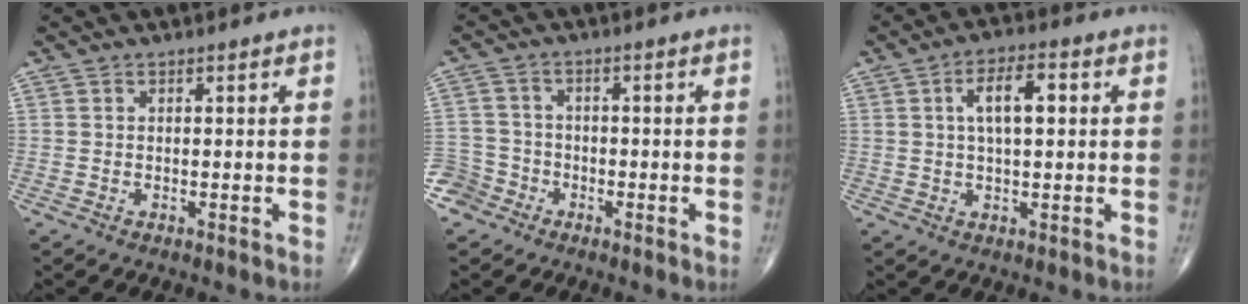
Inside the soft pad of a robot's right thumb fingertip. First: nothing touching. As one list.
[{"total": 5.0, "force": [-3.3, 3.8, -0.2], "torque": [0.028, 0.022, -0.071]}, {"total": 7.4, "force": [1.6, 3.1, 6.5], "torque": [-0.104, 0.011, 0.024]}]